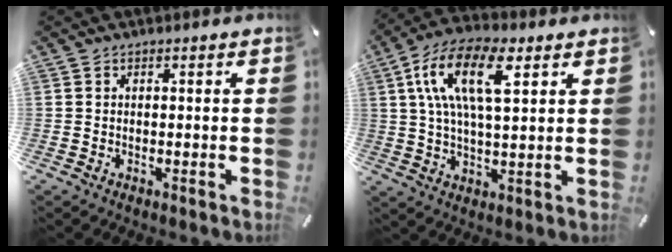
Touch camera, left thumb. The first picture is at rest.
{"total": 15.1, "force": [5.8, 6.7, 12.2], "torque": [-0.254, 0.002, 0.095]}